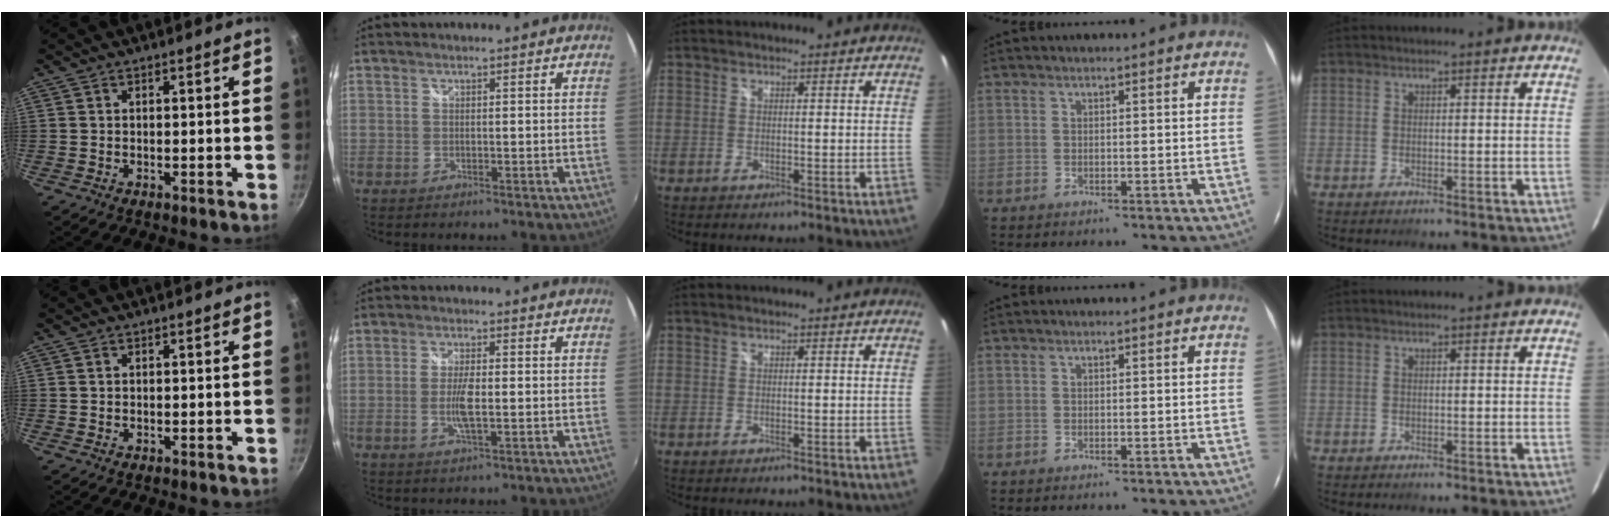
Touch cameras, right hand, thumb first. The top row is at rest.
{"thumb": {"total": 0.5, "force": [0.3, 0.4, 0.2], "torque": [-0.004, 0.001, 0.004]}, "index": {"total": 4.4, "force": [-0.5, 0.9, 4.2], "torque": [-0.084, -0.001, -0.009]}}